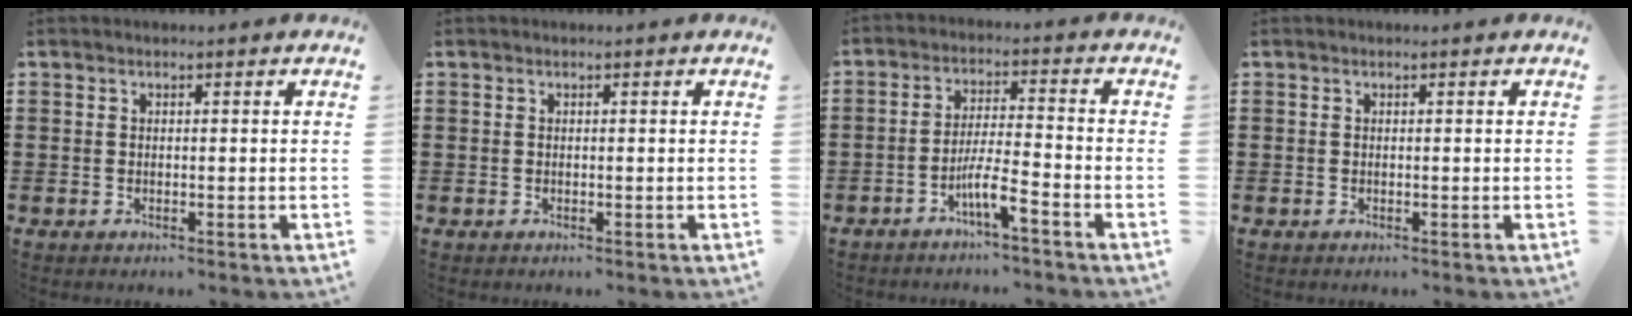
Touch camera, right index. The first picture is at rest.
{"total": 0.0}
{"total": 5.3, "force": [-3.4, 0.1, 4.1], "torque": [-0.092, -0.012, -0.066]}
{"total": 0.0}